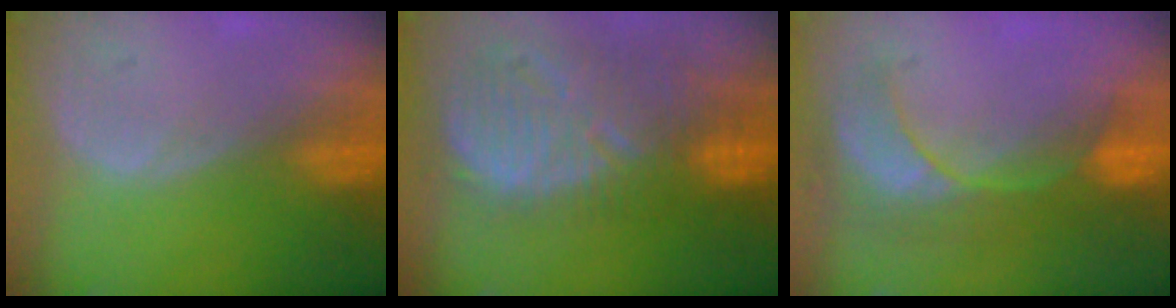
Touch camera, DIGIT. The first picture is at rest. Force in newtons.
{"total": 13.1, "press": 11.4, "slide": 6.5}
{"total": 7.8, "press": 7.5, "slide": 1.9}